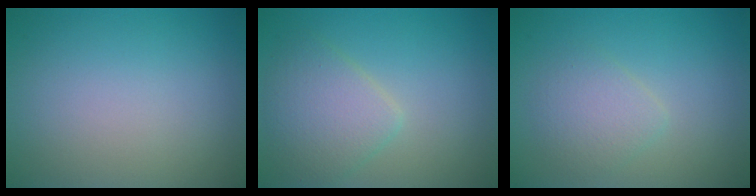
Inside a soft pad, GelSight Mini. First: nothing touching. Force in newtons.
{"total": 3.8, "press": 3.8, "slide": 0.1}
{"total": 2.3, "press": 2.3, "slide": 0.1}